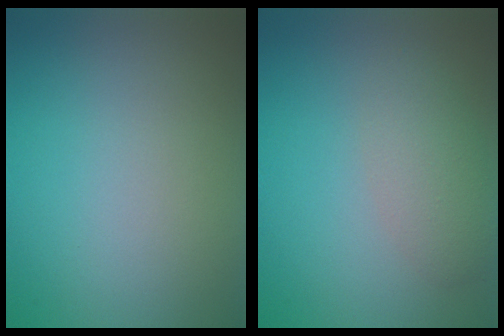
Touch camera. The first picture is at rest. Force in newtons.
{"total": 2.8, "press": 2.8, "slide": 0.1}